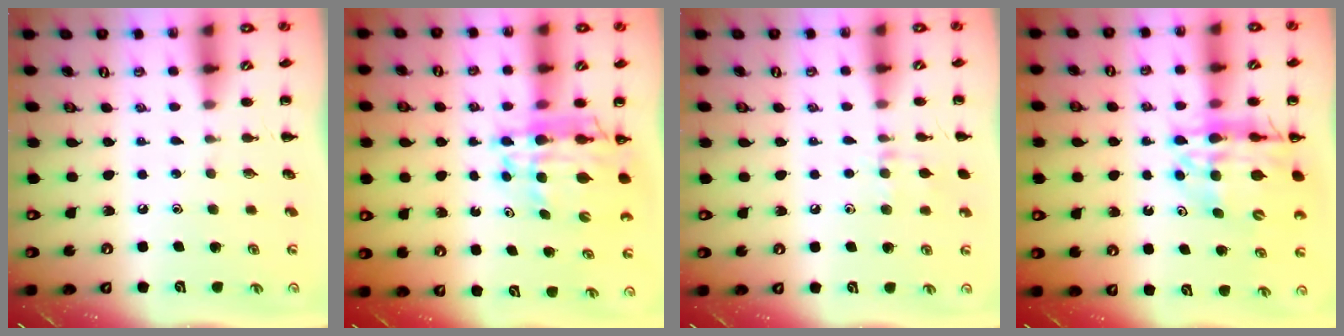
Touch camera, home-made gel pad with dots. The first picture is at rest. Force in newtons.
{"total": 12.8, "press": 12.2, "slide": 3.8}
{"total": 7.8, "press": 7.5, "slide": 2.2}
{"total": 16.7, "press": 16.2, "slide": 4.2}